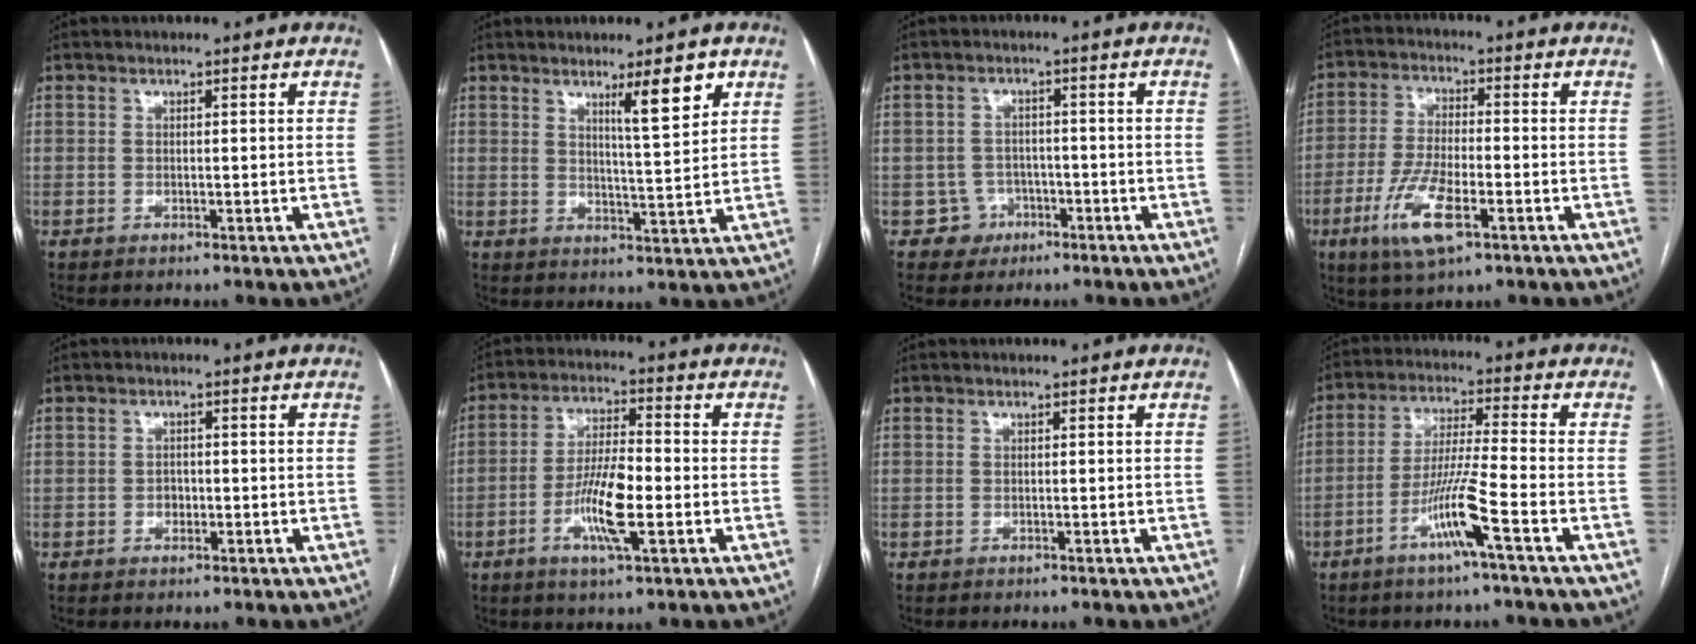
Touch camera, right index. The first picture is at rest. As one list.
[{"total": 6.5, "force": [3.9, 0.4, 5.2], "torque": [-0.079, -0.009, 0.062]}, {"total": 3.8, "force": [-1.6, 3.4, -0.4], "torque": [0.020, 0.019, -0.022]}, {"total": 9.9, "force": [-4.4, 2.8, 8.5], "torque": [-0.180, -0.013, -0.078]}, {"total": 1.4, "force": [-0.4, 1.2, 0.7], "torque": [-0.008, 0.006, -0.006]}, {"total": 9.6, "force": [-2.9, 1.6, 9.0], "torque": [-0.172, -0.001, -0.057]}, {"total": 0.0}, {"total": 9.0, "force": [-4.4, -1.0, 7.7], "torque": [-0.152, -0.006, -0.088]}]